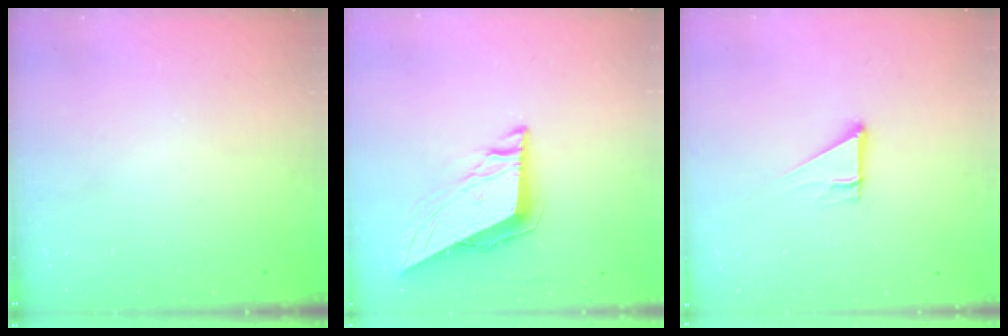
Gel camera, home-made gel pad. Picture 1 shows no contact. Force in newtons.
{"total": 8.6, "press": 8.5, "slide": 1.3}
{"total": 4.2, "press": 4.2, "slide": 0.3}